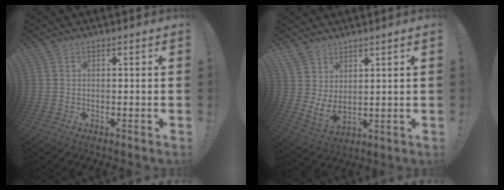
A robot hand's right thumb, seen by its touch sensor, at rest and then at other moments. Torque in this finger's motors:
{"motor_torque": [0.15, 0.11, 0.78, 0.22, 0.07]}